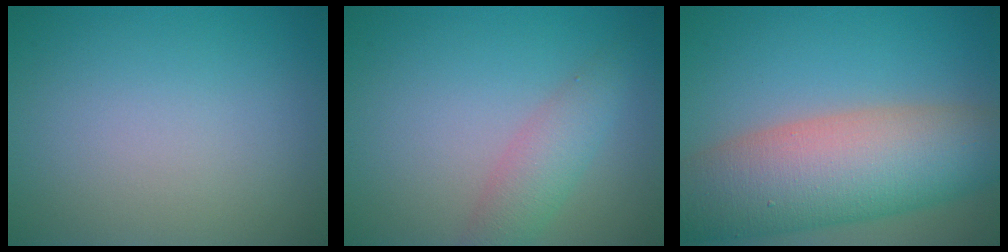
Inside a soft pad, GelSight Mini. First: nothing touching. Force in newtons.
{"total": 3.0, "press": 3.0, "slide": 0.1}
{"total": 11.6, "press": 11.6, "slide": 0.5}